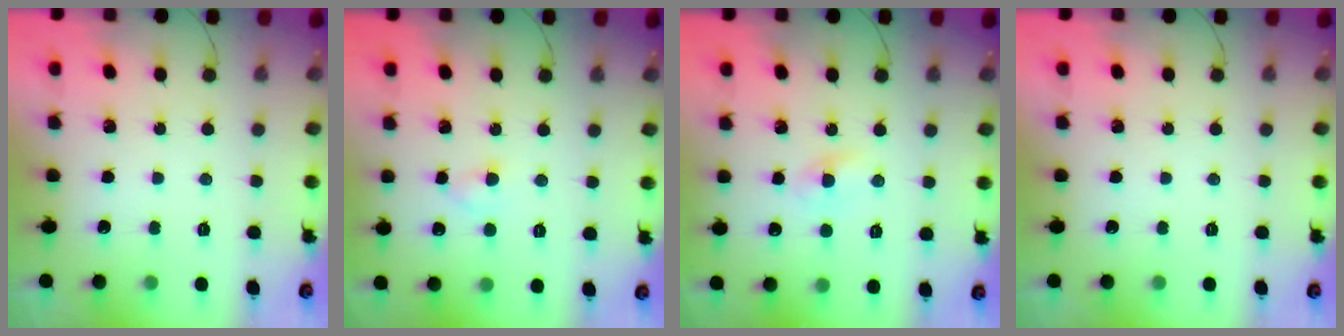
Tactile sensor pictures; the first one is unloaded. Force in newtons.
{"total": 2.3, "press": 2.0, "slide": 1.1}
{"total": 1.8, "press": 1.5, "slide": 0.9}
{"total": 0.0}